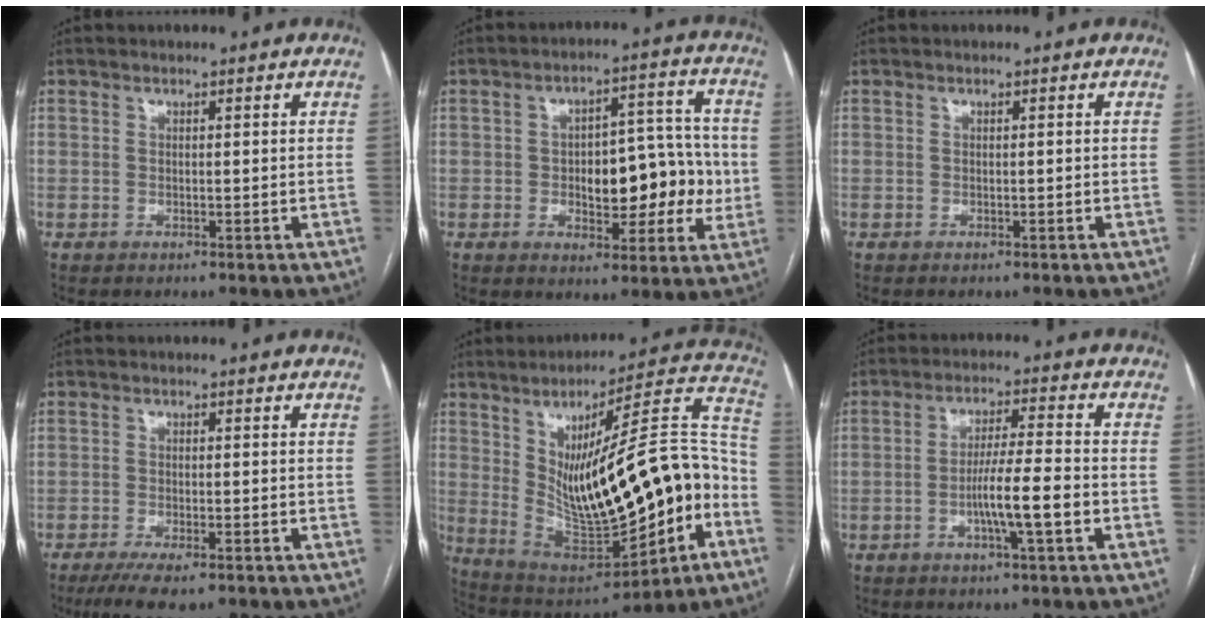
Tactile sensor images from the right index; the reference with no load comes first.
{"total": 11.7, "force": [-0.9, 5.4, 10.3], "torque": [-0.131, 0.031, -0.004]}
{"total": 0.0}
{"total": 6.8, "force": [-5.1, 1.3, 4.2], "torque": [-0.066, -0.014, -0.080]}
{"total": 25.7, "force": [-3.6, 6.8, 24.5], "torque": [-0.365, 0.024, -0.026]}
{"total": 7.7, "force": [-2.6, 0.1, 7.2], "torque": [-0.129, 0.002, -0.047]}